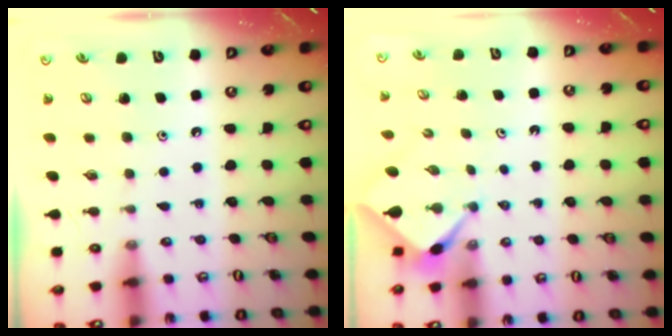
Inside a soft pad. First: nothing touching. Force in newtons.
{"total": 2.5, "press": 2.5, "slide": 0.3}